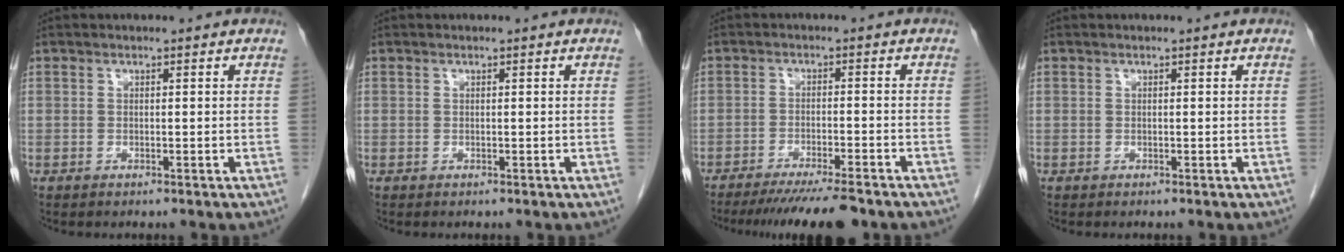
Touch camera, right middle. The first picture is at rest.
{"total": 0.0}
{"total": 10.3, "force": [-8.8, 0.2, 5.4], "torque": [-0.067, -0.024, -0.135]}
{"total": 0.0}